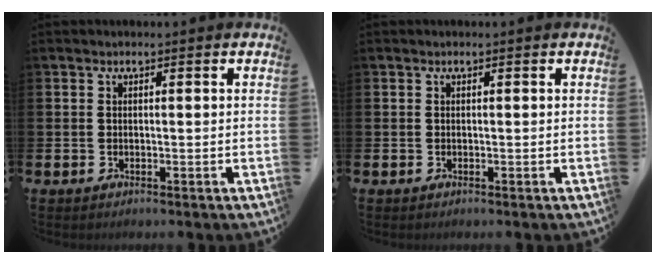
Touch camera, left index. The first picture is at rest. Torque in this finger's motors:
{"motor_torque": [0.00, 0.00, 0.00, 0.00]}